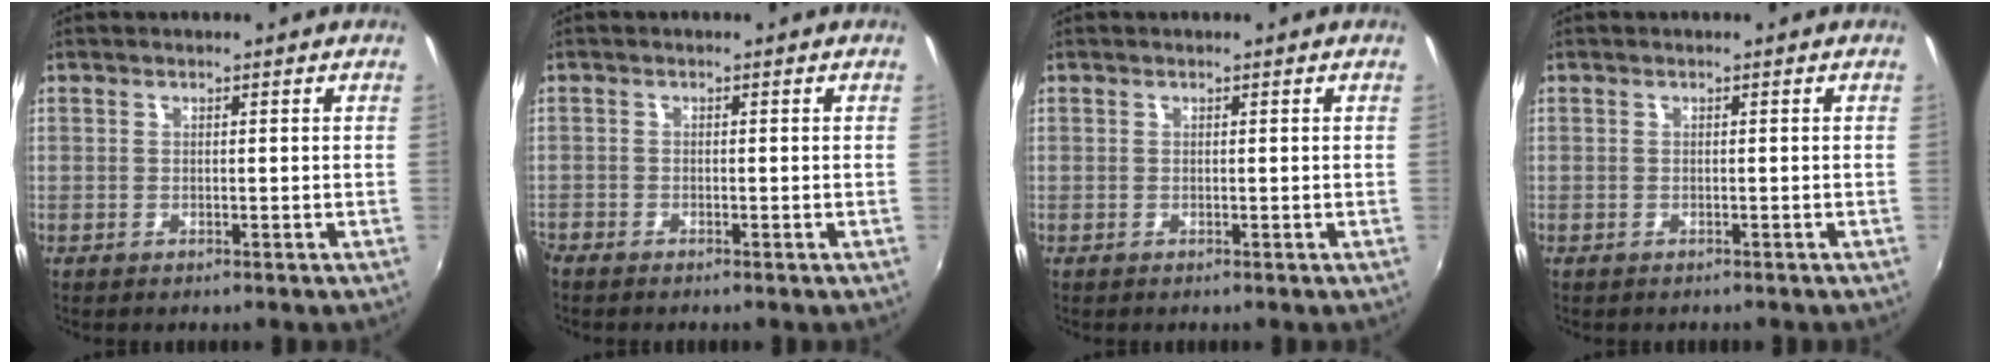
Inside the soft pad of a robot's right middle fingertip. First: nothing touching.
{"total": 1.7, "force": [-1.6, 0.6, 0.2], "torque": [-0.010, -0.008, -0.034]}
{"total": 0.0}
{"total": 0.6, "force": [-0.5, 0.3, 0.1], "torque": [-0.004, -0.001, -0.005]}